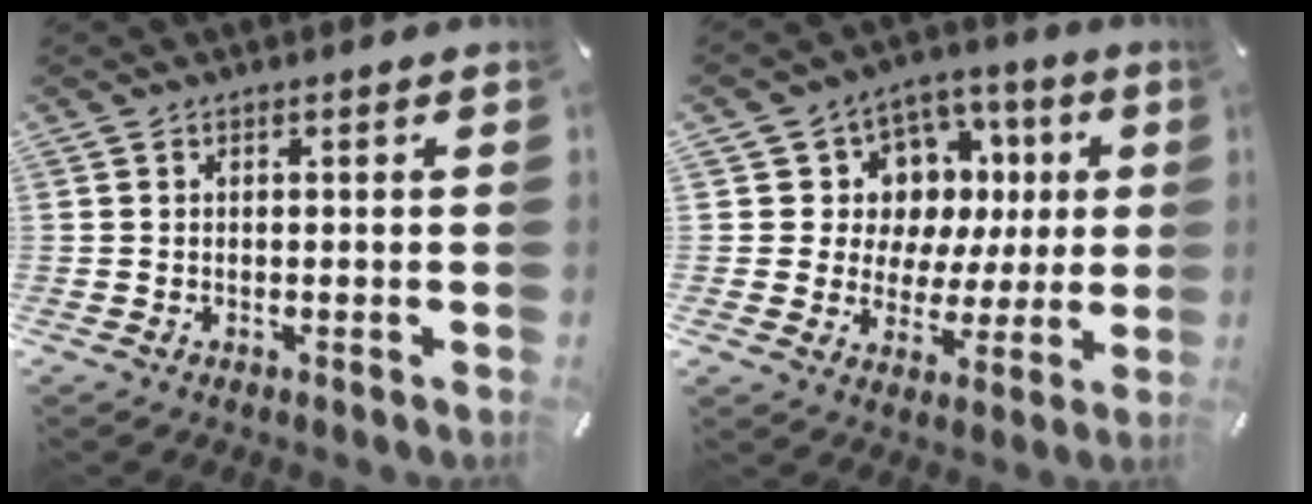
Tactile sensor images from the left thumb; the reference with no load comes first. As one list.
[{"total": 10.6, "force": [1.7, 10.3, 2.1], "torque": [-0.023, -0.028, 0.036]}]